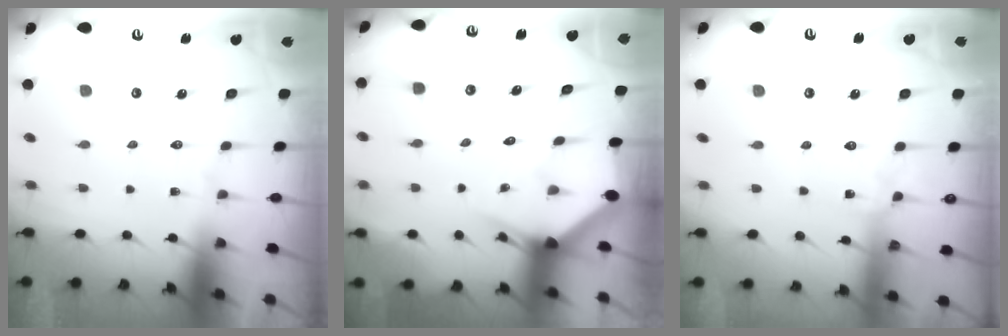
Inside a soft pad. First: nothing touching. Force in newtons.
{"total": 3.0, "press": 3.0, "slide": 0.1}
{"total": 1.8, "press": 1.8, "slide": 0.2}